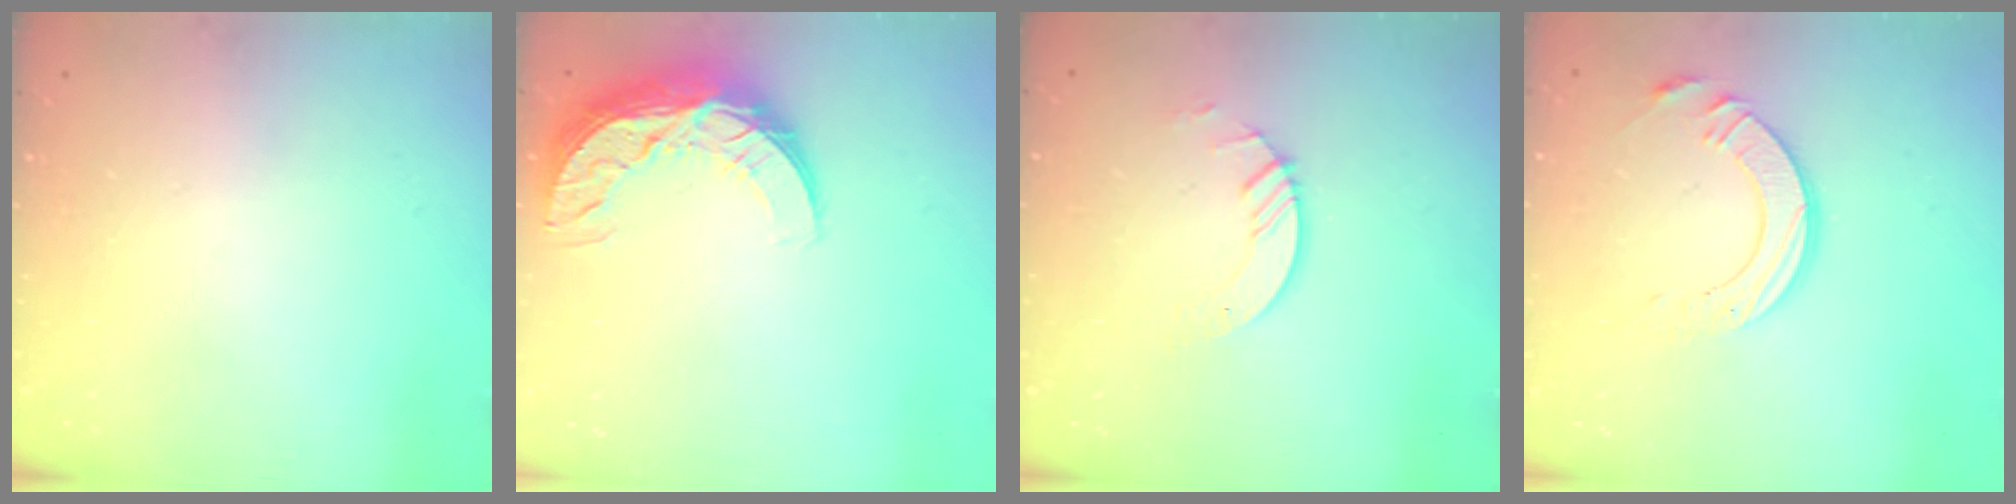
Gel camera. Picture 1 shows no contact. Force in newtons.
{"total": 12.6, "press": 12.6, "slide": 0.8}
{"total": 3.0, "press": 3.0, "slide": 0.3}
{"total": 10.7, "press": 10.7, "slide": 1.1}